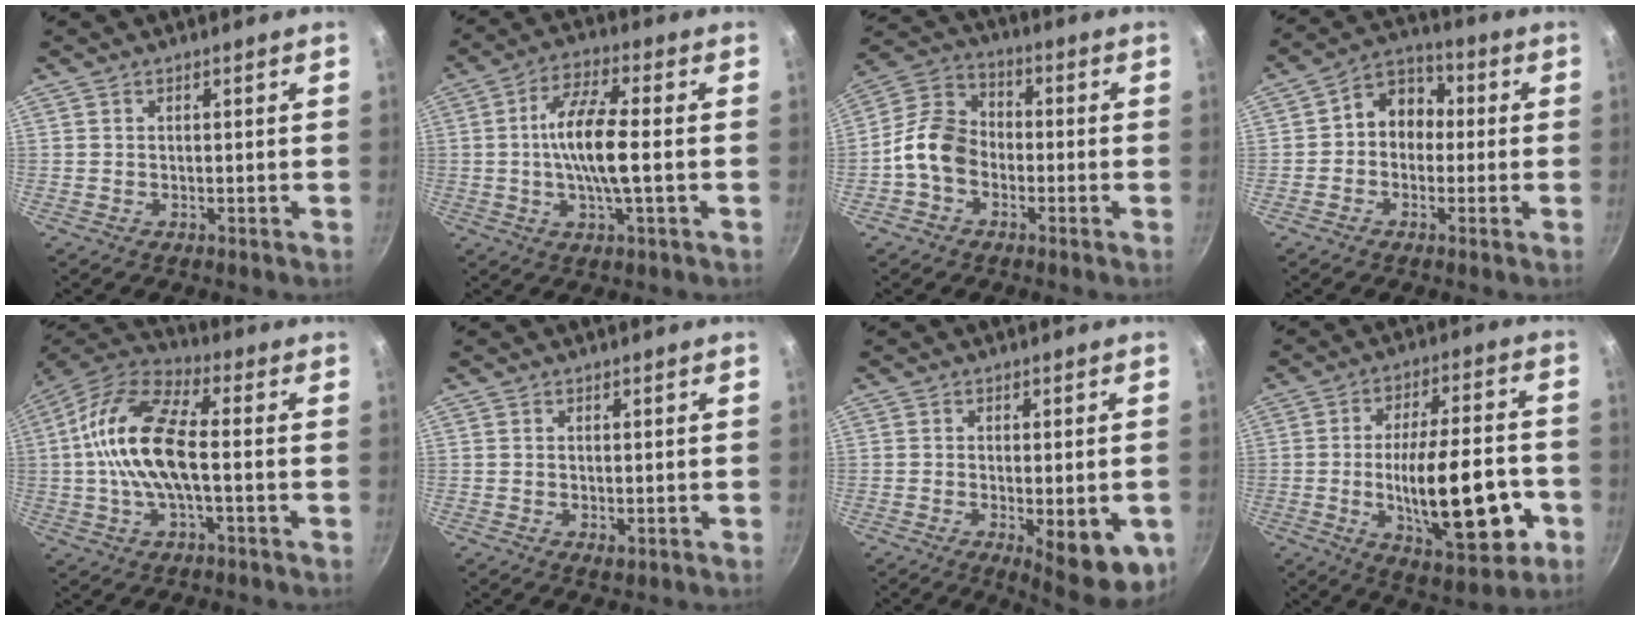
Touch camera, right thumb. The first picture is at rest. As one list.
[{"total": 11.0, "force": [-0.6, 2.8, 10.7], "torque": [-0.203, 0.020, -0.020]}, {"total": 9.9, "force": [-2.7, 7.4, 6.0], "torque": [-0.089, 0.036, -0.075]}, {"total": 8.2, "force": [-0.1, 6.7, 4.7], "torque": [-0.028, 0.029, -0.025]}, {"total": 16.1, "force": [-0.3, 6.7, 14.6], "torque": [-0.276, 0.036, -0.023]}, {"total": 1.2, "force": [0.0, 0.6, 1.0], "torque": [-0.016, -0.004, 0.000]}, {"total": 12.0, "force": [-3.4, 4.1, 10.8], "torque": [-0.120, -0.003, -0.034]}, {"total": 21.6, "force": [-5.4, 8.3, 19.2], "torque": [-0.272, 0.019, -0.069]}]